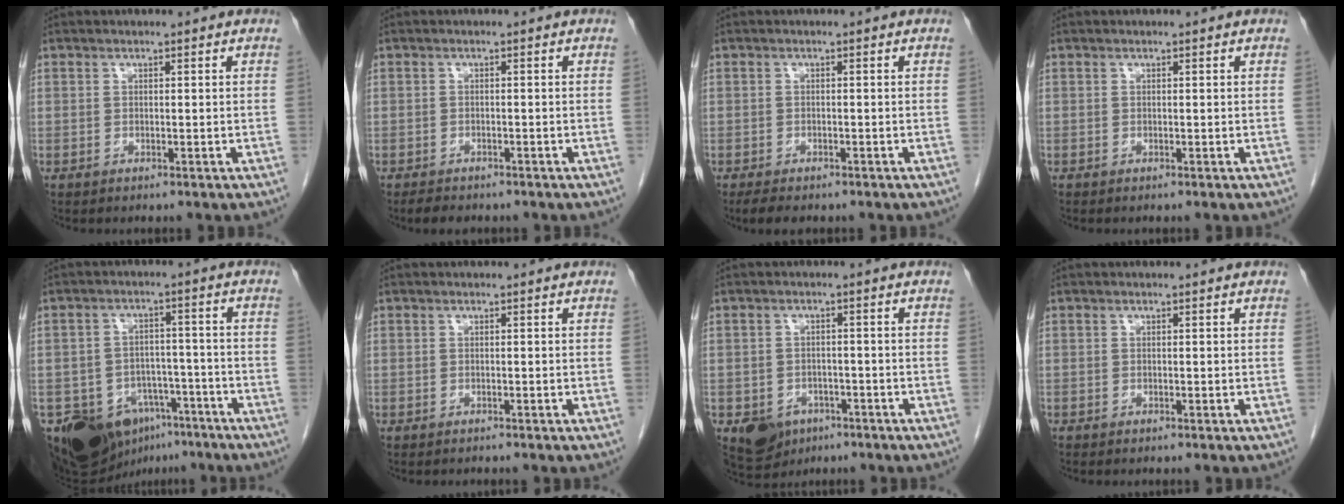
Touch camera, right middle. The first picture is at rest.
{"total": 2.9, "force": [-2.4, 1.1, 1.1], "torque": [-0.024, -0.004, -0.033]}
{"total": 3.5, "force": [-2.7, 1.2, 1.8], "torque": [-0.033, -0.007, -0.036]}
{"total": 0.0}
{"total": 13.9, "force": [-9.0, 8.7, 6.1], "torque": [-0.094, 0.022, -0.136]}
{"total": 0.6, "force": [-0.6, 0.1, 0.0], "torque": [-0.005, -0.001, -0.009]}
{"total": 6.5, "force": [-3.6, 5.0, 2.1], "torque": [-0.032, 0.004, -0.047]}
{"total": 0.0}